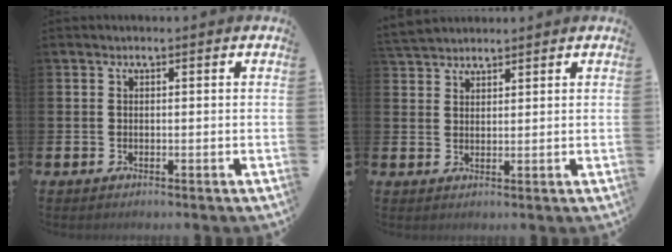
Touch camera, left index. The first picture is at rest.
{"total": 3.2, "force": [3.1, 0.7, -0.1], "torque": [0.000, -0.012, 0.058]}